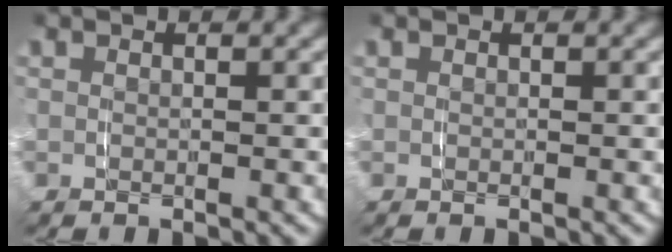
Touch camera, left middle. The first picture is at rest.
{"total": 0.0}